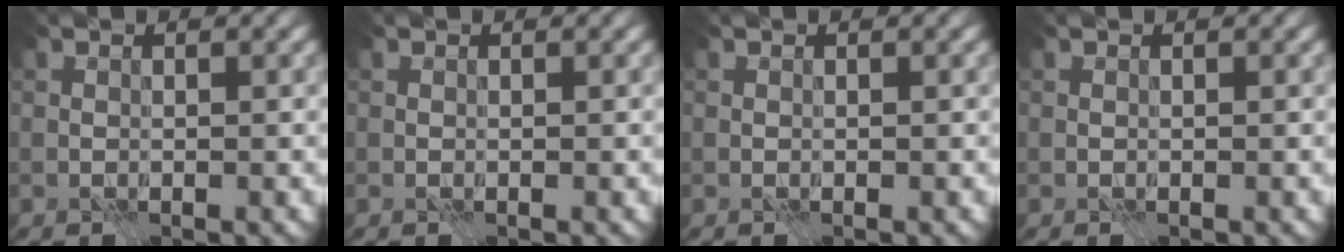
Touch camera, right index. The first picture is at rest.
{"total": 0.0}
{"total": 0.0}
{"total": 0.0}